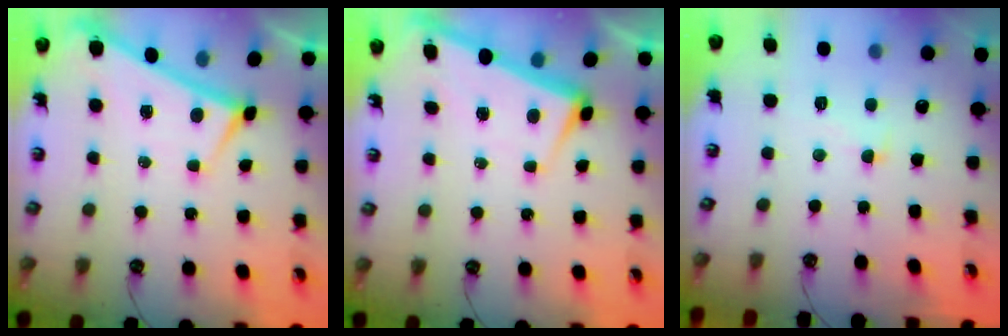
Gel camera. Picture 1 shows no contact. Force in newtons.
{"total": 2.0, "press": 1.9, "slide": 0.6}
{"total": 2.1, "press": 2.0, "slide": 0.8}